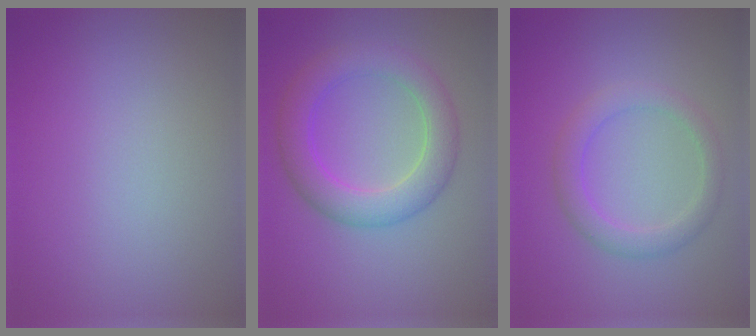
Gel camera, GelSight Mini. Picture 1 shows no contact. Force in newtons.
{"total": 5.0, "press": 5.0, "slide": 0.1}
{"total": 2.9, "press": 2.8, "slide": 0.1}